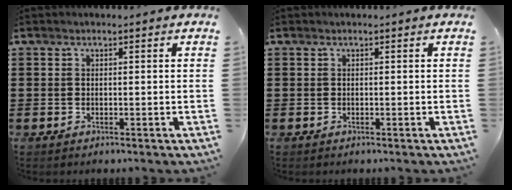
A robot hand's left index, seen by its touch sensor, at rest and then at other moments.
{"total": 0.0}